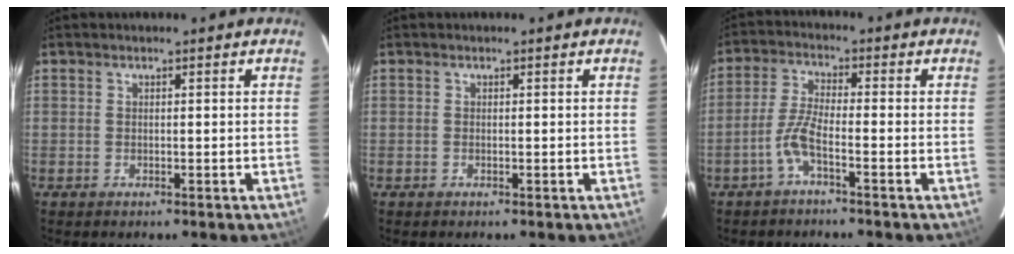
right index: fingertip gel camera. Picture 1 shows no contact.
{"total": 0.0}
{"total": 4.4, "force": [-2.5, 0.4, 3.6], "torque": [-0.084, 0.006, -0.052]}